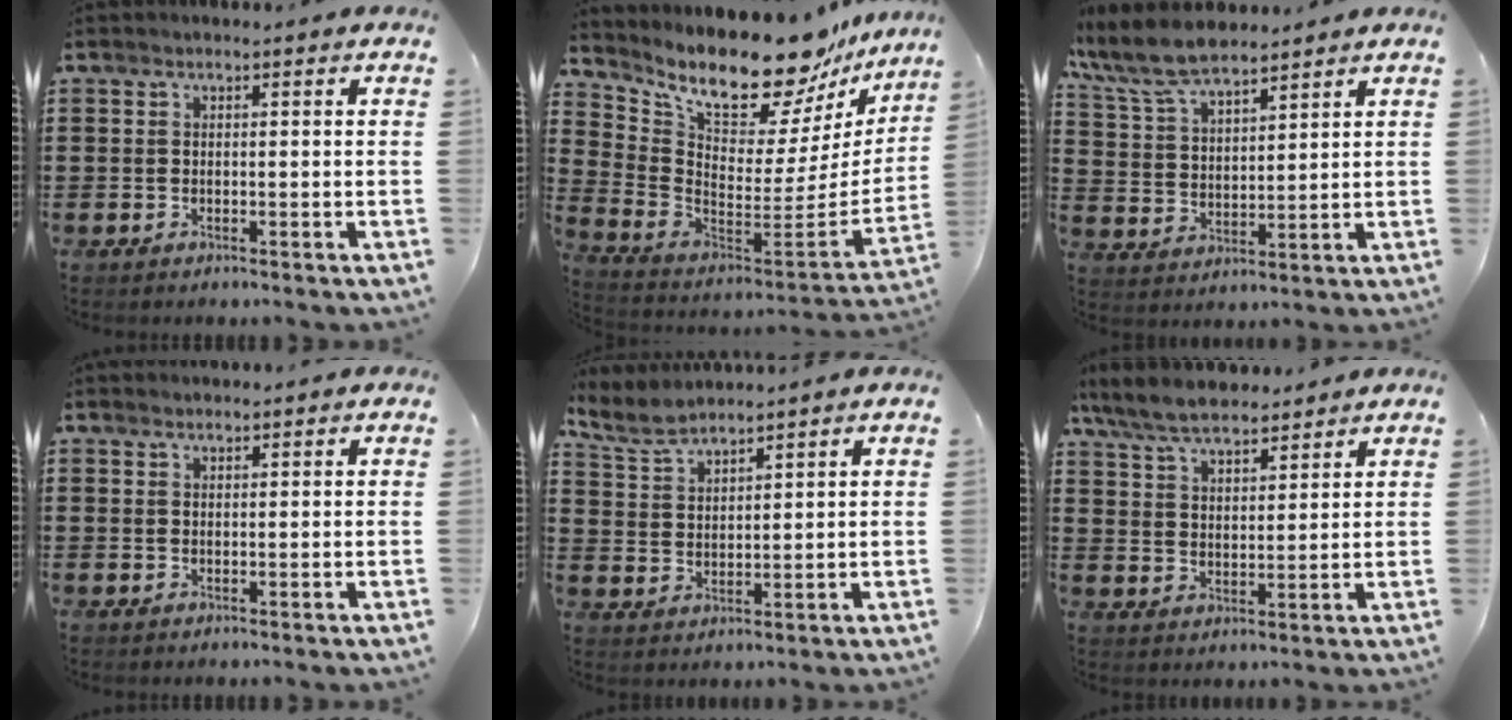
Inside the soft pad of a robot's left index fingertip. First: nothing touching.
{"total": 13.7, "force": [11.8, 3.4, 6.0], "torque": [-0.121, -0.102, 0.195]}
{"total": 8.0, "force": [7.0, 2.0, 3.3], "torque": [-0.092, -0.018, 0.128]}
{"total": 0.9, "force": [0.9, 0.2, 0.1], "torque": [-0.004, 0.000, 0.018]}
{"total": 4.5, "force": [4.1, 1.1, 1.5], "torque": [-0.045, -0.011, 0.077]}
{"total": 7.1, "force": [6.3, 1.8, 2.7], "torque": [-0.074, -0.011, 0.119]}